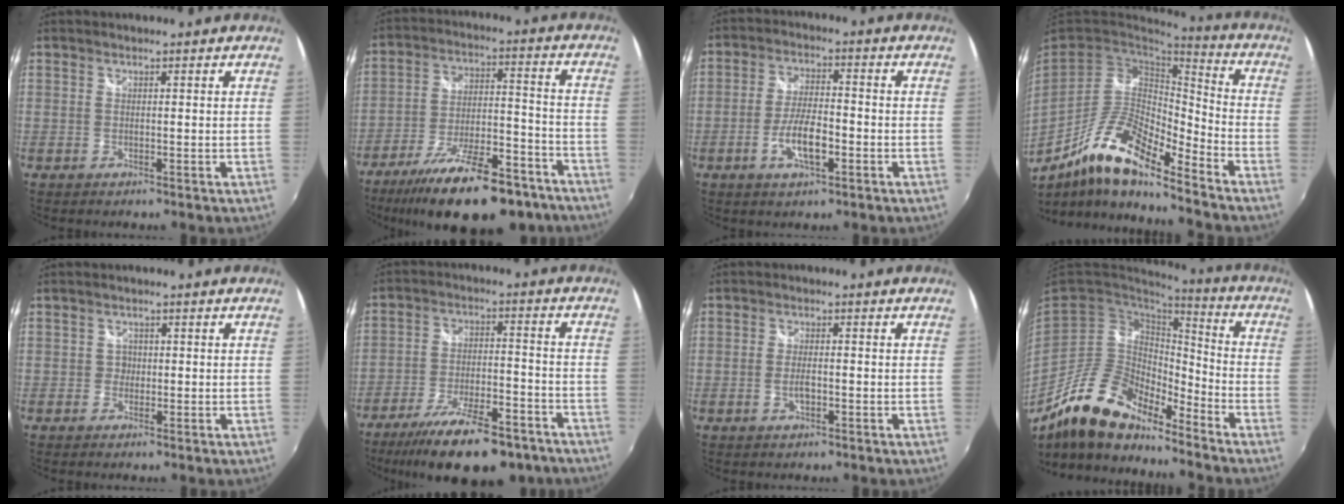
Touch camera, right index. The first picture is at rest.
{"total": 23.0, "force": [-17.3, 7.6, 13.2], "torque": [-0.230, -0.015, -0.250]}
{"total": 7.5, "force": [-2.9, 2.4, 6.4], "torque": [-0.127, -0.001, -0.052]}
{"total": 16.5, "force": [-10.9, 4.1, 11.7], "torque": [-0.220, -0.009, -0.212]}
{"total": 1.3, "force": [-0.4, 1.2, 0.0], "torque": [0.002, 0.002, -0.006]}
{"total": 19.6, "force": [-14.8, 6.1, 11.4], "torque": [-0.208, -0.025, -0.216]}
{"total": 2.8, "force": [-0.9, 1.2, 2.4], "torque": [-0.048, -0.002, -0.016]}
{"total": 16.7, "force": [-13.1, 5.7, 8.5], "torque": [-0.168, -0.005, -0.247]}